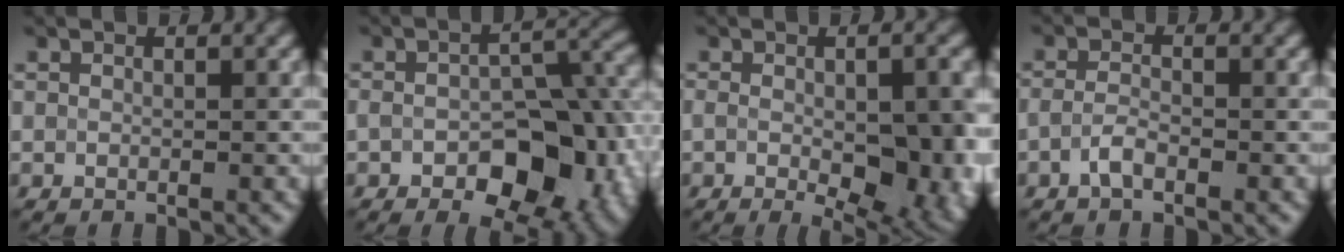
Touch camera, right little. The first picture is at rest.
{"total": 10.0, "force": [-2.9, 5.8, 7.7], "torque": [-0.106, -0.007, -0.041]}
{"total": 9.8, "force": [-1.7, 4.4, 8.6], "torque": [-0.105, -0.022, -0.010]}
{"total": 1.5, "force": [-1.0, 0.5, 1.0], "torque": [-0.025, 0.002, -0.022]}